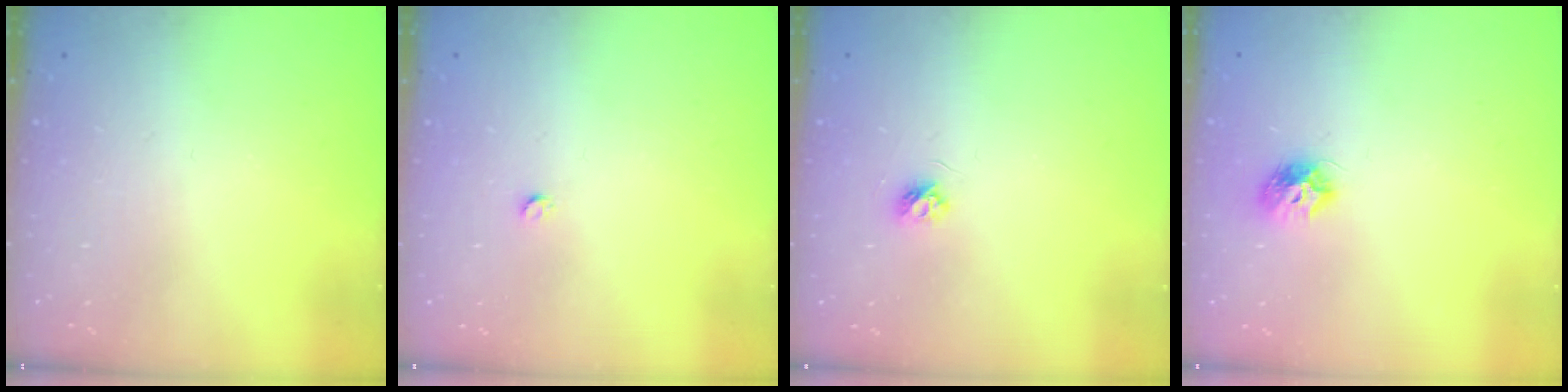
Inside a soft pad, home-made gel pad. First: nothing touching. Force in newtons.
{"total": 2.4, "press": 2.4, "slide": 0.3}
{"total": 3.7, "press": 3.7, "slide": 0.4}
{"total": 8.0, "press": 8.0, "slide": 0.5}